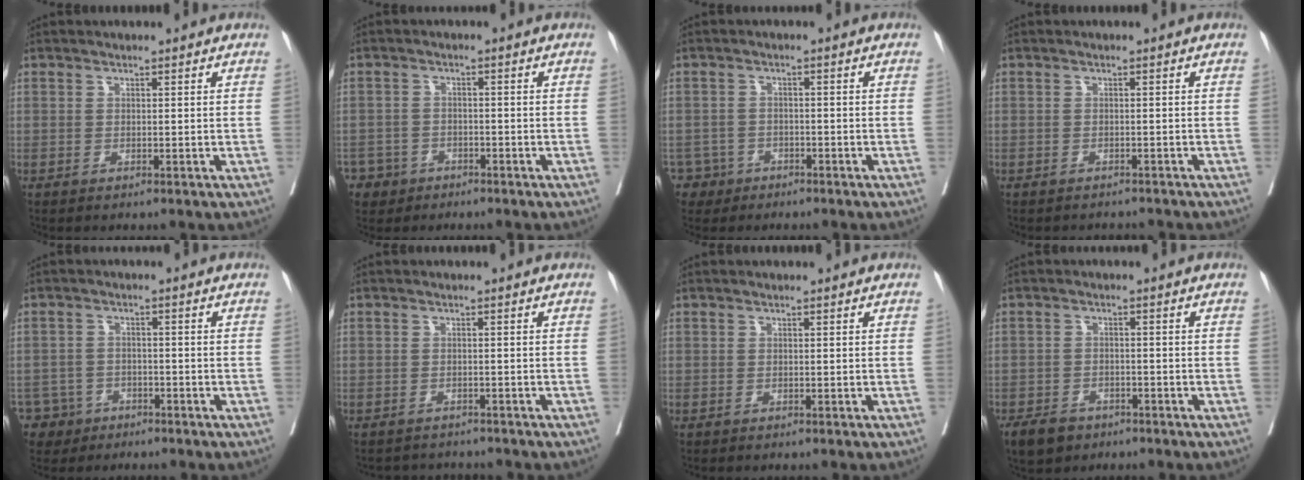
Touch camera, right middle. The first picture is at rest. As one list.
[{"total": 4.6, "force": [-2.9, 3.6, -0.1], "torque": [0.000, 0.010, -0.048]}, {"total": 3.9, "force": [-2.5, 3.0, -0.5], "torque": [0.008, 0.011, -0.041]}, {"total": 3.7, "force": [-3.5, 1.1, 0.2], "torque": [0.002, -0.003, -0.041]}, {"total": 5.2, "force": [-3.2, 4.1, 0.0], "torque": [0.000, 0.010, -0.051]}, {"total": 4.1, "force": [-3.9, 1.2, 0.0], "torque": [0.004, 0.000, -0.051]}, {"total": 0.0}, {"total": 4.8, "force": [-3.4, 3.0, 1.6], "torque": [-0.029, 0.001, -0.054]}]